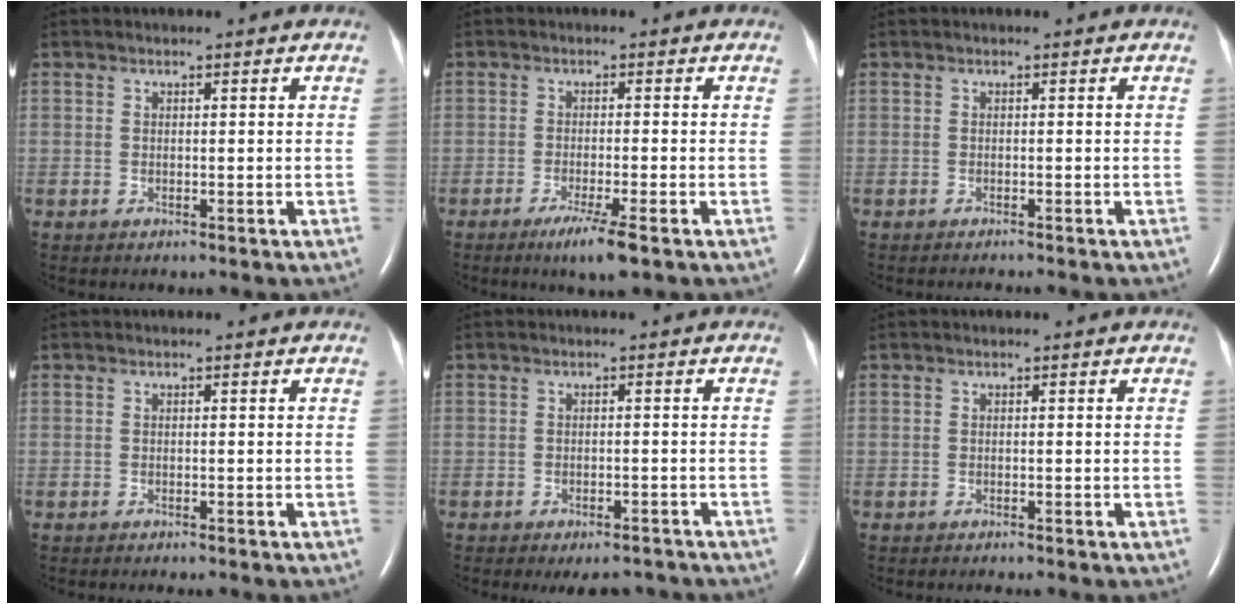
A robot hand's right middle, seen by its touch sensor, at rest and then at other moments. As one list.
[{"total": 4.9, "force": [-2.9, -0.4, 3.9], "torque": [-0.072, -0.018, -0.050]}, {"total": 1.5, "force": [-1.2, -0.4, 0.7], "torque": [-0.008, 0.000, -0.014]}, {"total": 2.5, "force": [-2.2, 0.0, 1.3], "torque": [-0.019, -0.003, -0.022]}, {"total": 6.1, "force": [-5.4, 1.8, 2.3], "torque": [-0.019, -0.005, -0.062]}, {"total": 1.5, "force": [-1.2, -0.2, 0.8], "torque": [-0.010, 0.000, -0.011]}]